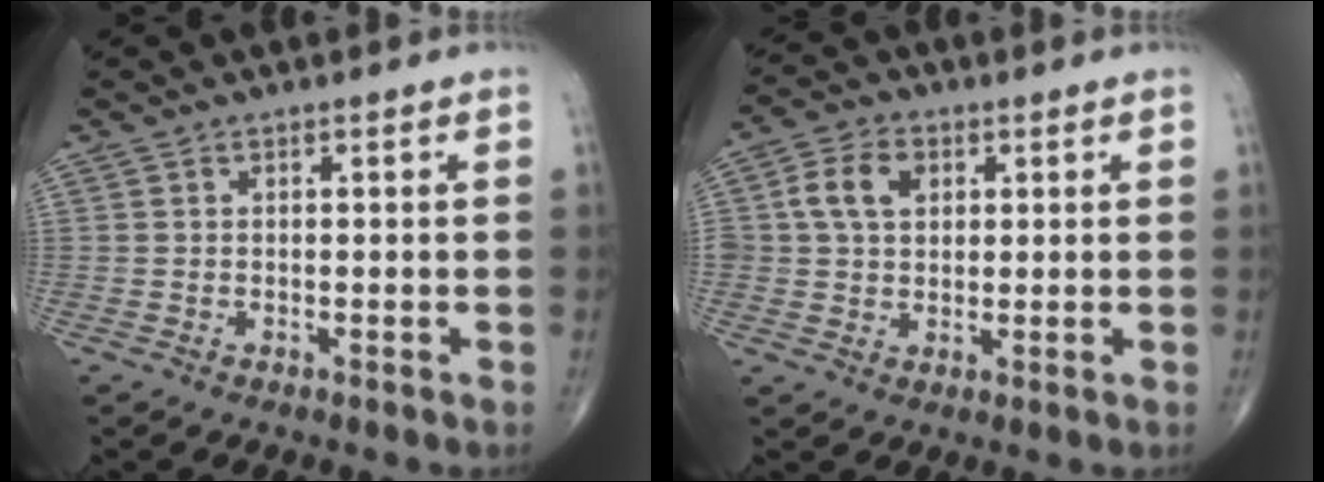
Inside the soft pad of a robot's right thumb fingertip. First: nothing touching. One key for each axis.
{"total": 7.1, "fx": 1.8, "fy": 5.3, "fz": 4.4, "tx": -0.066, "ty": 0.006, "tz": 0.029}